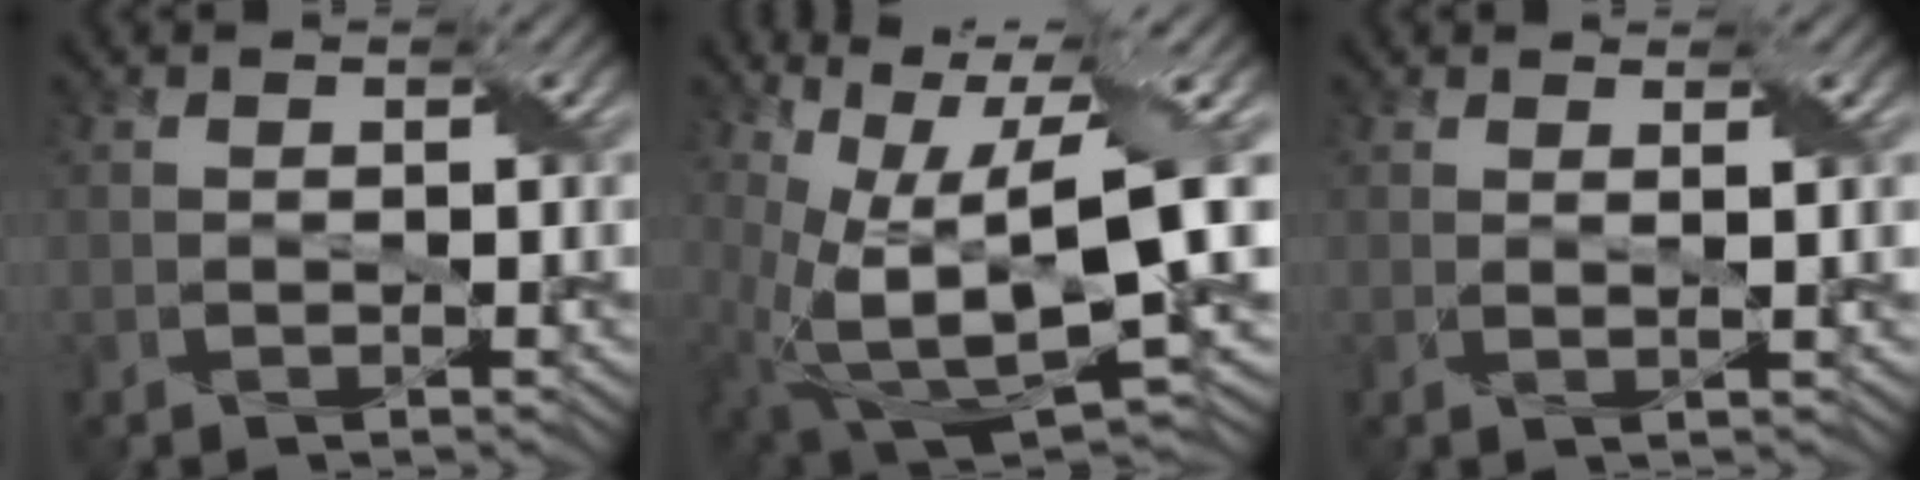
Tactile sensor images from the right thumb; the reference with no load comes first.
{"total": 15.1, "force": [3.0, 5.8, 13.7], "torque": [-0.256, -0.021, 0.080]}
{"total": 1.3, "force": [0.9, 0.0, 1.0], "torque": [-0.023, 0.004, 0.011]}